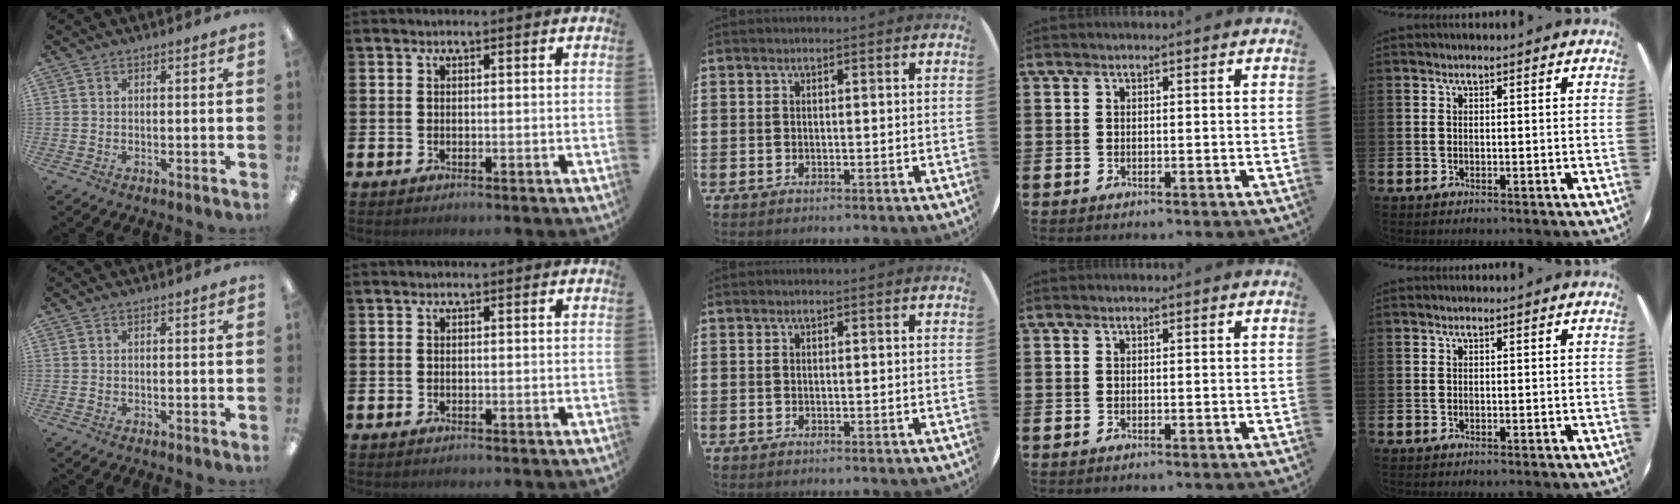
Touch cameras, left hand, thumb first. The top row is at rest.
{}